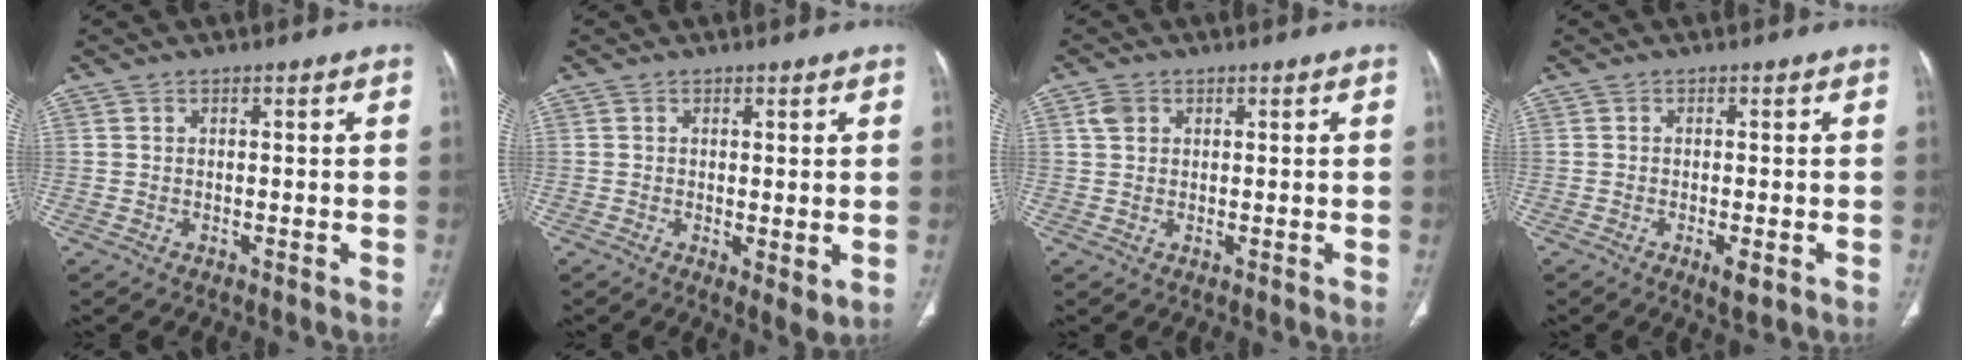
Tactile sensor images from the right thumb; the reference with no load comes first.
{"total": 3.4, "force": [-0.2, 1.2, 3.2], "torque": [-0.053, -0.016, -0.003]}
{"total": 2.5, "force": [1.0, 1.9, 1.3], "torque": [-0.022, 0.004, 0.022]}
{"total": 2.6, "force": [-1.0, 0.8, 2.3], "torque": [-0.040, -0.006, -0.015]}